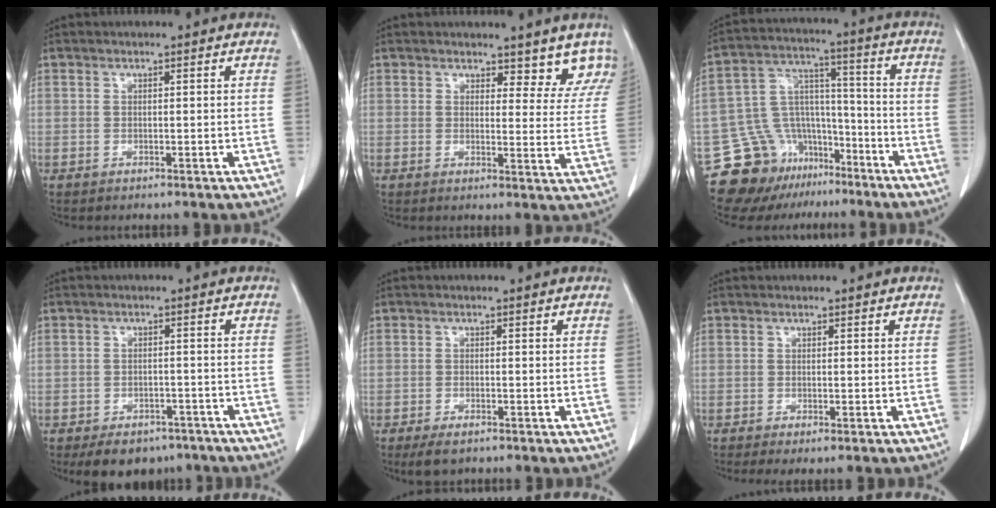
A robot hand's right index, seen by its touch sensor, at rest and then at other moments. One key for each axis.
{"total": 7.4, "fx": 6.6, "fy": 3.0, "fz": 1.7, "tx": 0.015, "ty": -0.019, "tz": 0.057}
{"total": 14.8, "fx": -10.6, "fy": 9.8, "fz": 3.5, "tx": -0.060, "ty": 0.081, "tz": -0.170}
{"total": 8.7, "fx": -6.6, "fy": 5.0, "fz": 2.8, "tx": -0.032, "ty": 0.005, "tz": -0.086}
{"total": 3.4, "fx": -2.4, "fy": 1.2, "fz": 2.0, "tx": -0.038, "ty": -0.006, "tz": -0.035}
{"total": 2.0, "fx": -1.5, "fy": 0.3, "fz": 1.4, "tx": -0.018, "ty": -0.004, "tz": -0.022}